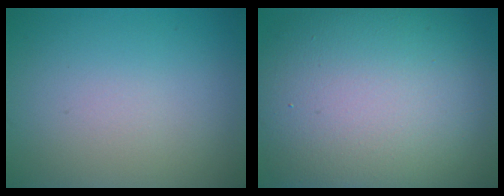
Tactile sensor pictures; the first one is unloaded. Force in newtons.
{"total": 15.3, "press": 15.3, "slide": 1.0}